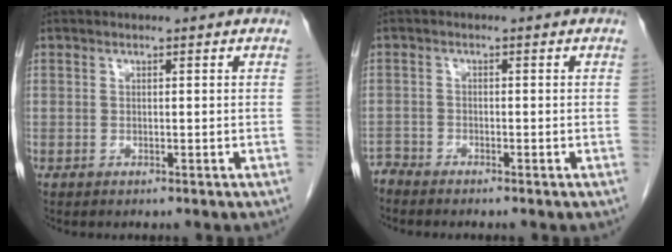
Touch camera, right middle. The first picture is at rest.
{"total": 1.8, "force": [-1.8, -0.1, -0.4], "torque": [0.014, -0.008, -0.034]}